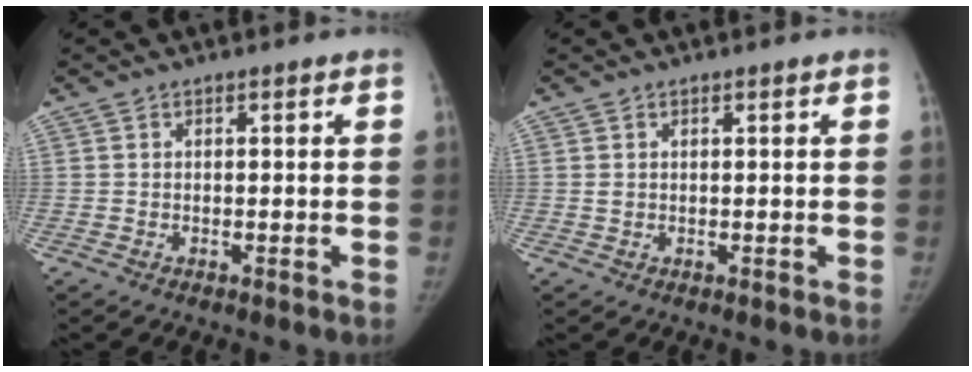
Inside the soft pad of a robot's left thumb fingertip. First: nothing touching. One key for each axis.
{"total": 0.7, "fx": 0.3, "fy": 0.5, "fz": 0.4, "tx": -0.003, "ty": -0.002, "tz": 0.009}